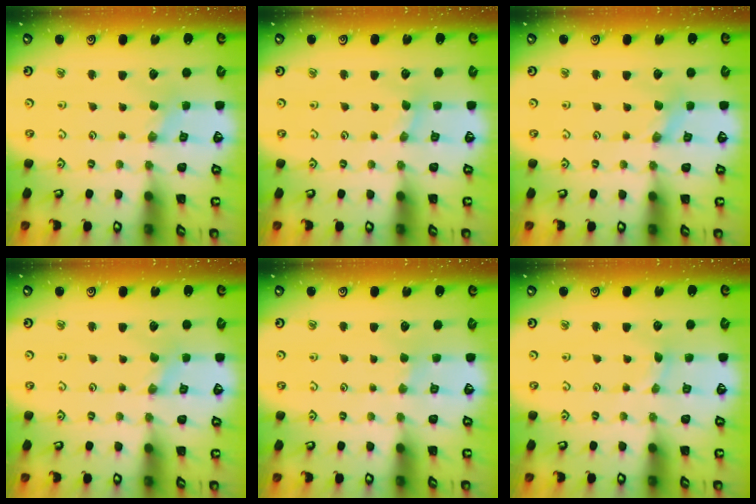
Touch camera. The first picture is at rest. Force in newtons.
{"total": 1.1, "press": 1.1, "slide": 0.3}
{"total": 0.0}
{"total": 0.0}
{"total": 1.7, "press": 1.6, "slide": 0.3}
{"total": 1.3, "press": 1.2, "slide": 0.2}